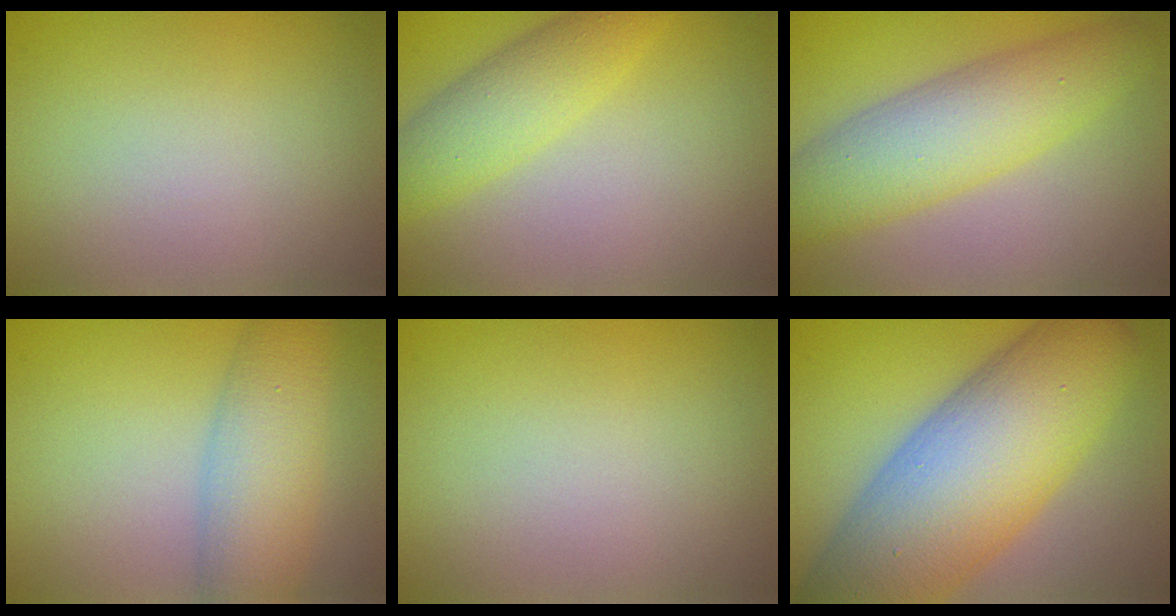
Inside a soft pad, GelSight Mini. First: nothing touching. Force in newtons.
{"total": 4.0, "press": 4.0, "slide": 0.2}
{"total": 6.9, "press": 6.9, "slide": 0.1}
{"total": 6.3, "press": 6.3, "slide": 0.2}
{"total": 0.0}
{"total": 14.2, "press": 14.2, "slide": 0.5}